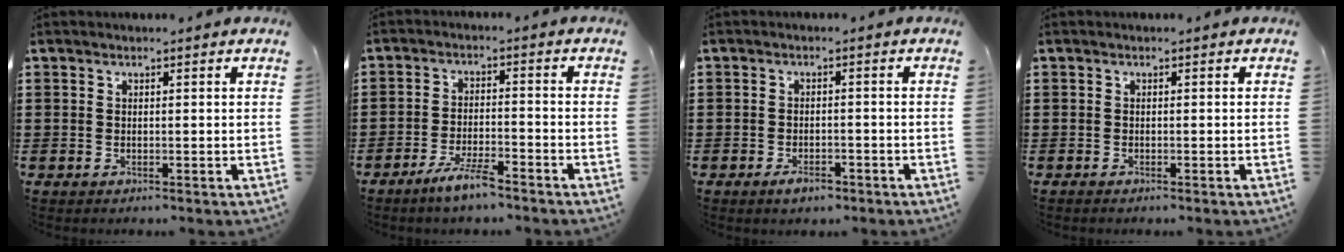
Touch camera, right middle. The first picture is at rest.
{"total": 5.0, "force": [-3.9, 0.7, 3.1], "torque": [-0.069, -0.002, -0.076]}
{"total": 2.5, "force": [-1.9, 1.1, 1.2], "torque": [-0.022, 0.003, -0.036]}
{"total": 0.0}